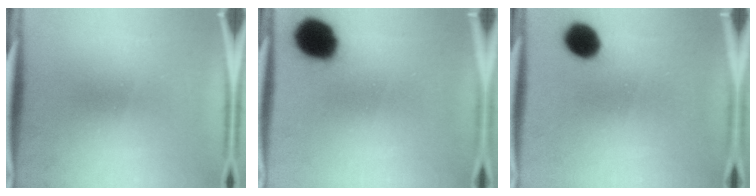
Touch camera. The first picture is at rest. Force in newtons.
{"total": 13.5}
{"total": 8.2}